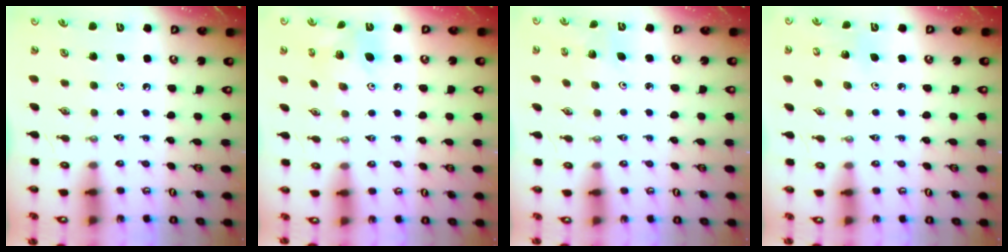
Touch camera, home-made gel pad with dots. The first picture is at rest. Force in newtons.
{"total": 8.7, "press": 8.7, "slide": 0.5}
{"total": 1.4, "press": 1.4, "slide": 0.1}
{"total": 2.7, "press": 2.6, "slide": 1.0}